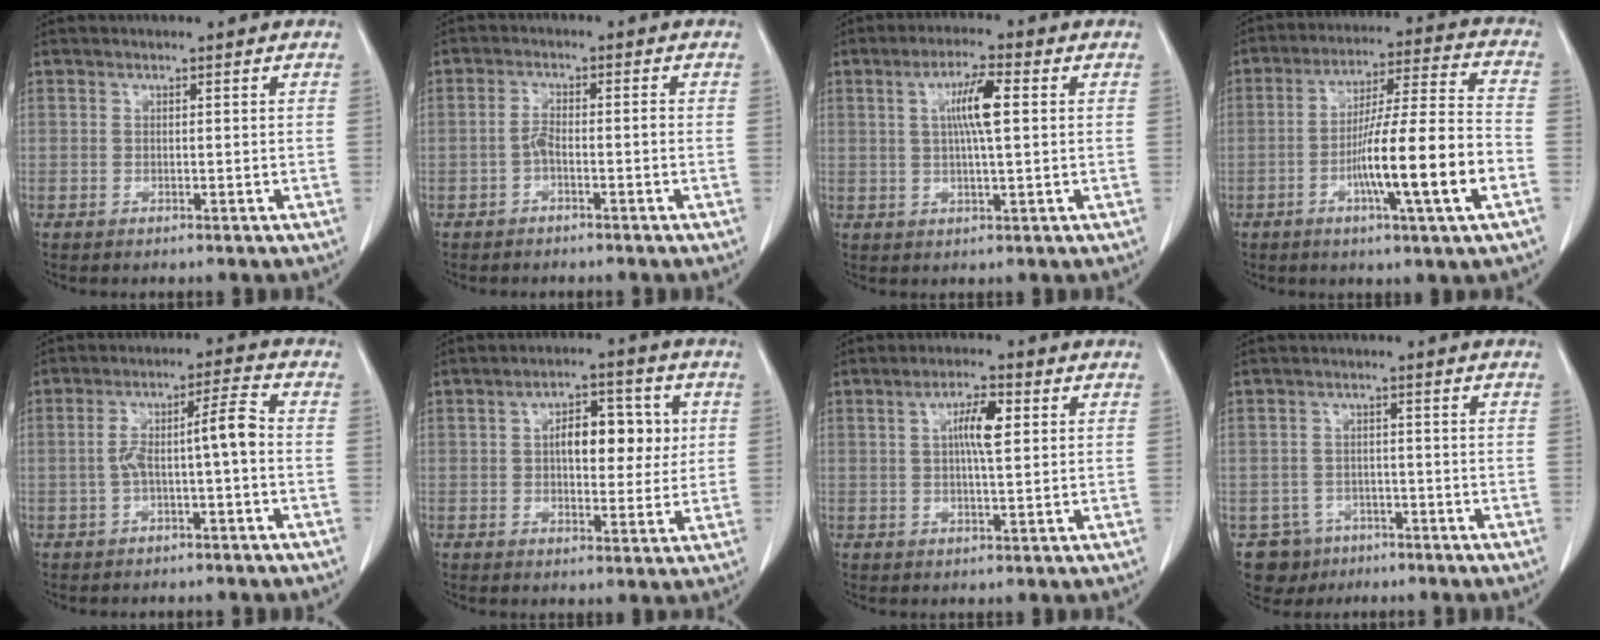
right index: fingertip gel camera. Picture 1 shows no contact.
{"total": 1.9, "force": [-0.9, 0.5, 1.6], "torque": [-0.032, 0.003, -0.020]}
{"total": 6.2, "force": [1.3, 0.5, 6.0], "torque": [-0.110, 0.005, 0.022]}
{"total": 15.7, "force": [-4.8, -0.1, 15.0], "torque": [-0.254, -0.001, -0.081]}
{"total": 6.5, "force": [-1.1, 0.5, 6.4], "torque": [-0.117, 0.030, -0.016]}
{"total": 8.7, "force": [1.5, 4.0, 7.6], "torque": [-0.111, 0.019, 0.022]}
{"total": 5.1, "force": [1.2, 0.9, 4.9], "torque": [-0.089, 0.006, 0.021]}
{"total": 5.5, "force": [-3.5, 4.3, 0.1], "torque": [0.003, 0.008, -0.051]}